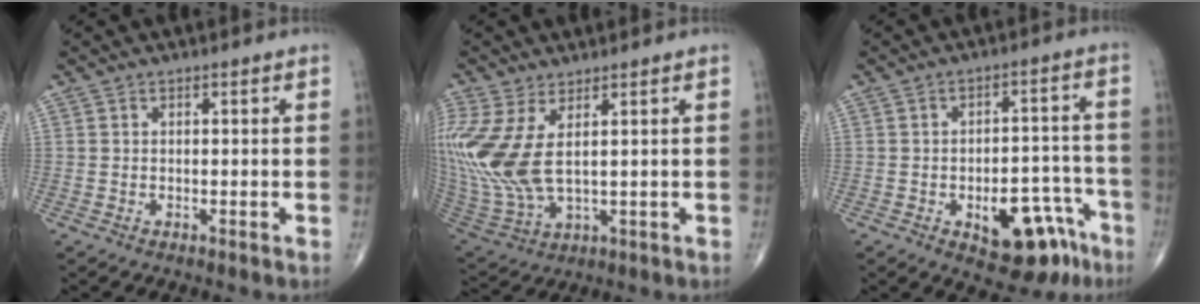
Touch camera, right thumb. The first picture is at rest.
{"total": 15.2, "force": [3.3, 7.0, 13.1], "torque": [-0.329, -0.020, 0.082]}
{"total": 13.7, "force": [-6.8, 6.9, 9.7], "torque": [-0.093, 0.053, -0.081]}